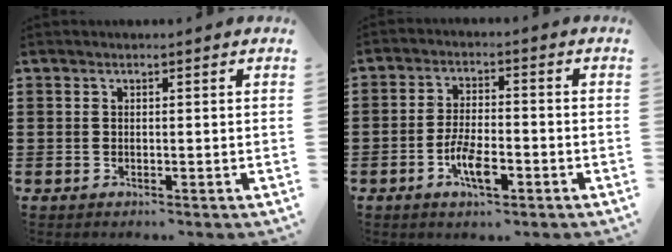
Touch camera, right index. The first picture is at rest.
{"total": 6.2, "force": [-2.7, 2.2, 5.1], "torque": [-0.102, 0.002, -0.050]}